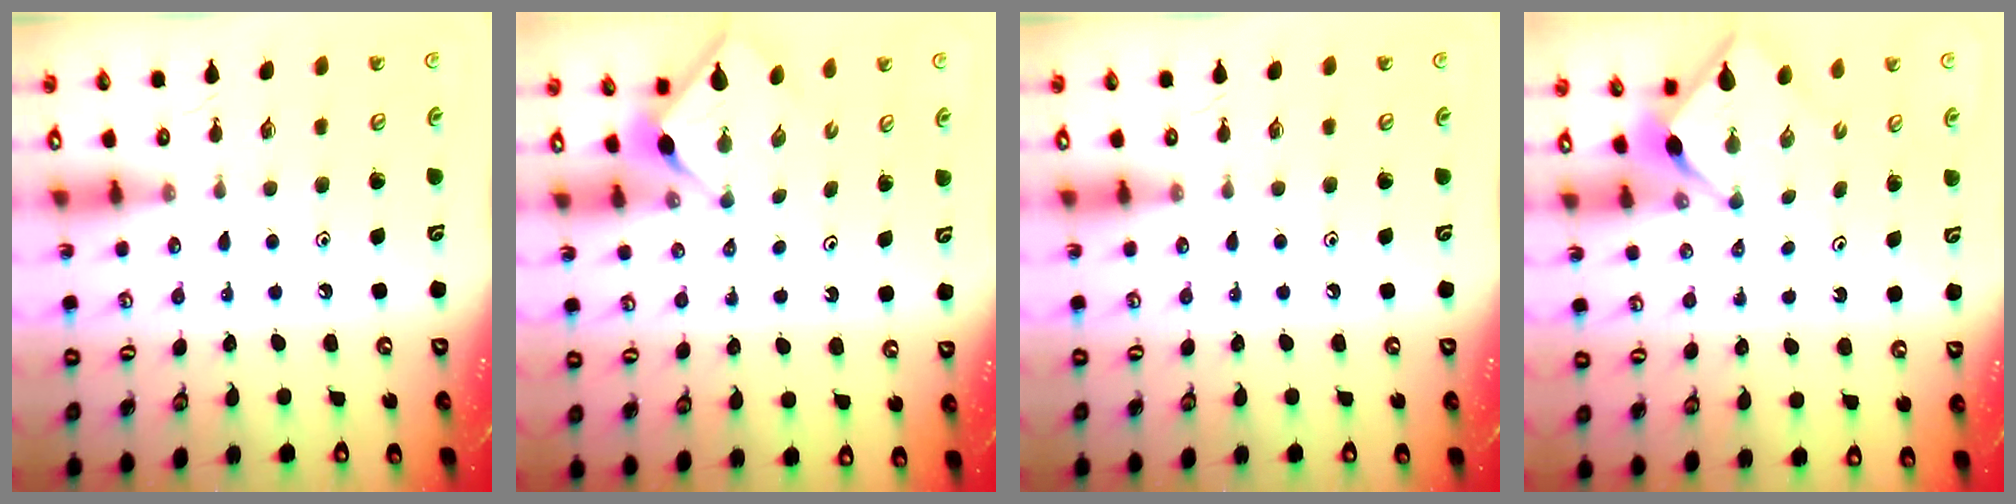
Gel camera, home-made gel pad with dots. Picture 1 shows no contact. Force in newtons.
{"total": 3.0, "press": 3.0, "slide": 0.3}
{"total": 0.0}
{"total": 2.4, "press": 2.4, "slide": 0.1}